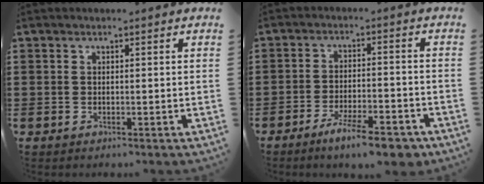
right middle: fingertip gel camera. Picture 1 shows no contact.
{"total": 7.3, "force": [-5.7, 1.1, 4.5], "torque": [-0.079, 0.001, -0.101]}